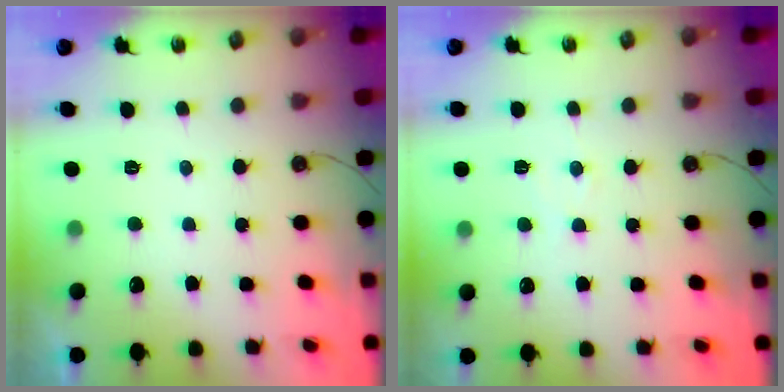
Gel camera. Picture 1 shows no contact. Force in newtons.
{"total": 4.8, "press": 4.8, "slide": 0.7}